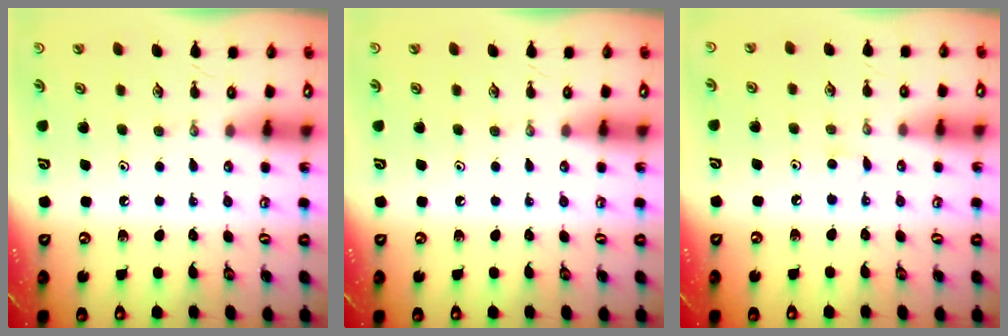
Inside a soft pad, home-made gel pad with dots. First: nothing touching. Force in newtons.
{"total": 0.0}
{"total": 2.9, "press": 2.9, "slide": 0.4}